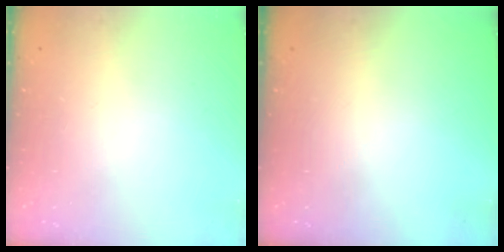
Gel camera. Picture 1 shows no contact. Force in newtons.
{"total": 0.0}